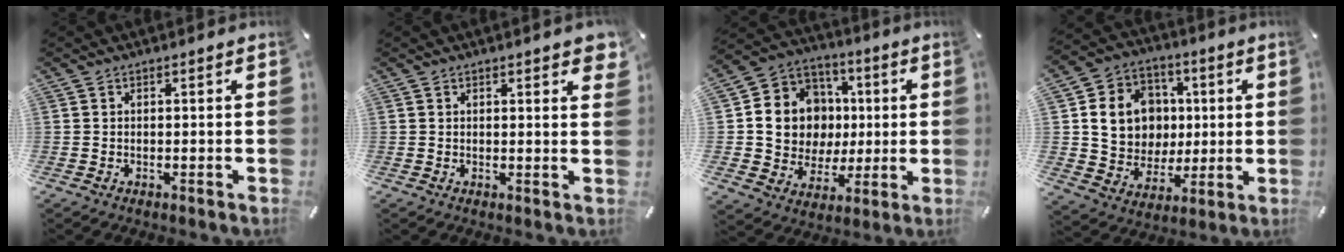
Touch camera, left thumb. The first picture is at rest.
{"total": 2.0, "force": [1.4, 0.6, 1.3], "torque": [-0.013, -0.003, 0.021]}
{"total": 14.6, "force": [1.0, 13.8, 4.6], "torque": [-0.084, -0.005, 0.032]}
{"total": 15.0, "force": [2.3, 13.5, 6.1], "torque": [-0.102, 0.007, 0.055]}